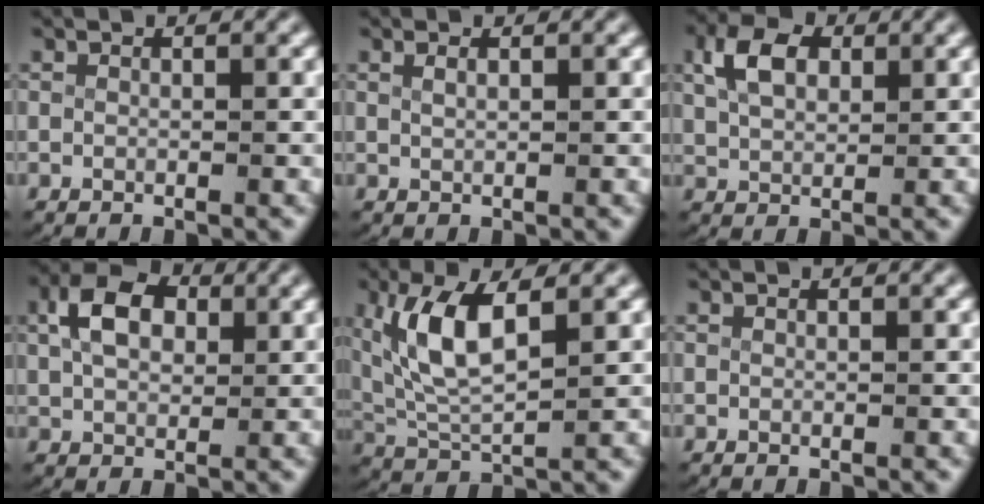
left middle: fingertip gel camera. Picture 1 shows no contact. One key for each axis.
{"total": 0.6, "fx": 0.4, "fy": -0.2, "fz": 0.5, "tx": -0.012, "ty": -0.004, "tz": 0.013}
{"total": 3.9, "fx": 1.6, "fy": 2.3, "fz": 2.7, "tx": -0.060, "ty": -0.004, "tz": 0.035}
{"total": 4.9, "fx": 1.5, "fy": 3.1, "fz": 3.5, "tx": -0.070, "ty": -0.003, "tz": 0.029}
{"total": 6.5, "fx": 2.0, "fy": 3.1, "fz": 5.3, "tx": -0.131, "ty": -0.011, "tz": 0.048}
{"total": 0.0}